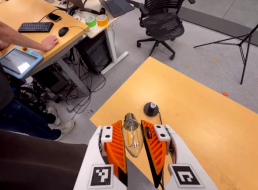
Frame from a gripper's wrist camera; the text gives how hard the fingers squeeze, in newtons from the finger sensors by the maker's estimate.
{"total": 11.1, "left": 10.8, "right": 11.5}